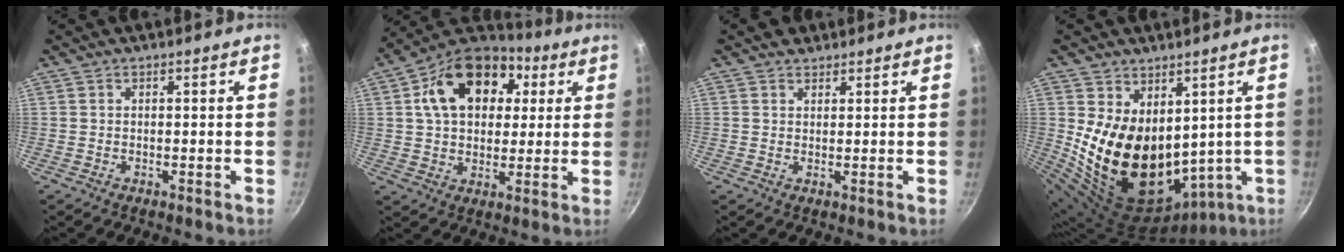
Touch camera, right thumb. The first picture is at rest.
{"total": 19.4, "force": [5.7, 13.6, 12.6], "torque": [-0.194, 0.017, 0.080]}
{"total": 2.3, "force": [1.6, 1.6, 0.2], "torque": [0.020, -0.014, 0.020]}
{"total": 18.4, "force": [3.0, 12.6, 13.1], "torque": [-0.213, -0.030, 0.089]}